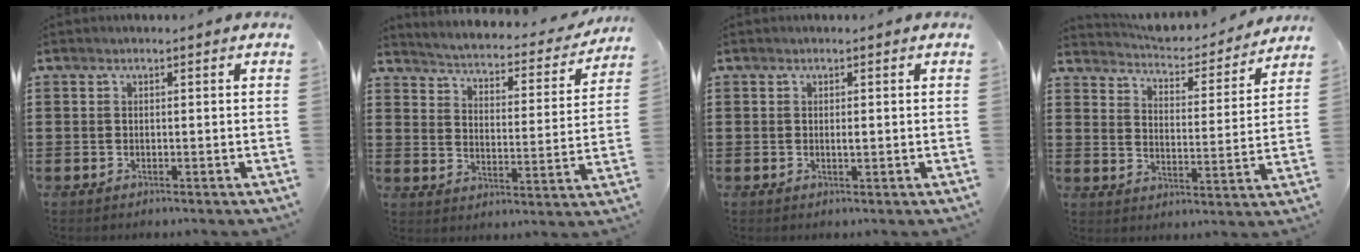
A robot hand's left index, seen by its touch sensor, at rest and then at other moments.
{"total": 2.6, "force": [2.5, 0.1, 0.6], "torque": [-0.031, -0.027, 0.032]}
{"total": 0.9, "force": [0.1, 0.2, 0.8], "torque": [-0.017, -0.002, 0.003]}
{"total": 4.3, "force": [4.2, 0.3, 0.6], "torque": [-0.036, -0.036, 0.068]}